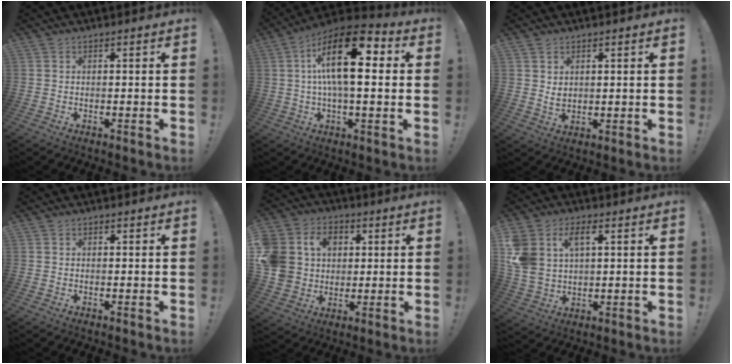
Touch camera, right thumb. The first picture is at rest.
{"total": 19.4, "force": [4.2, 7.7, 17.3], "torque": [-0.298, -0.008, 0.062]}
{"total": 3.0, "force": [1.4, 2.1, 1.6], "torque": [-0.009, -0.012, 0.023]}
{"total": 0.0}
{"total": 13.9, "force": [2.1, 12.3, 6.0], "torque": [-0.123, 0.003, 0.048]}
{"total": 9.5, "force": [4.0, 6.2, 5.9], "torque": [-0.133, -0.006, 0.075]}